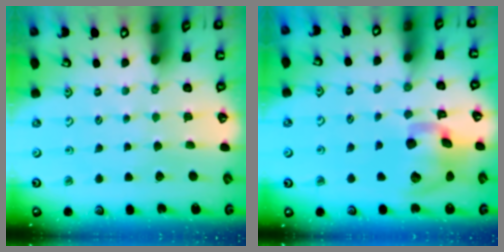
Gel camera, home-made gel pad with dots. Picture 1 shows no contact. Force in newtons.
{"total": 13.5, "press": 13.3, "slide": 2.1}